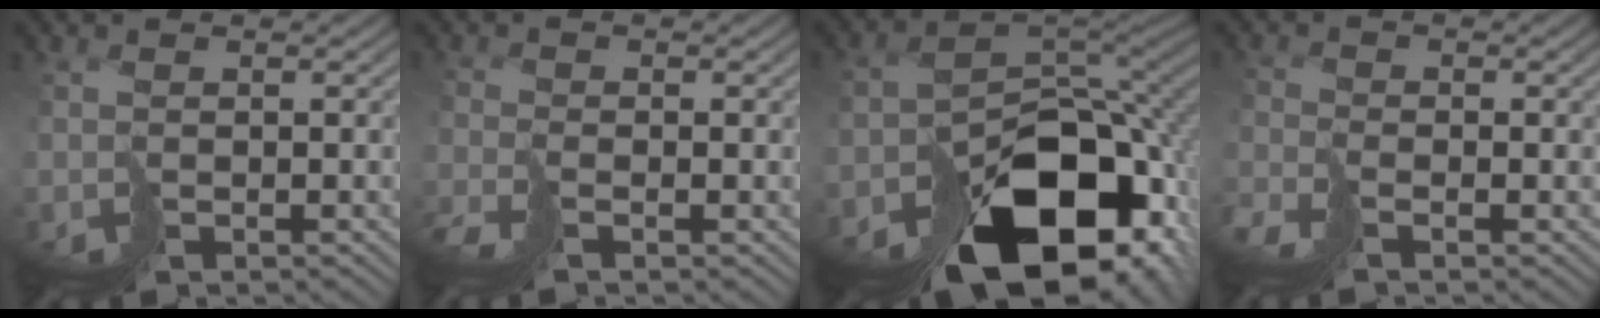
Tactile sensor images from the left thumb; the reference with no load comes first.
{"total": 1.7, "force": [-1.5, -0.8, -0.4], "torque": [0.018, 0.002, -0.037]}
{"total": 16.1, "force": [-9.1, 9.7, 9.2], "torque": [-0.129, -0.050, -0.118]}
{"total": 2.2, "force": [-2.2, -0.4, 0.0], "torque": [0.010, -0.001, -0.054]}